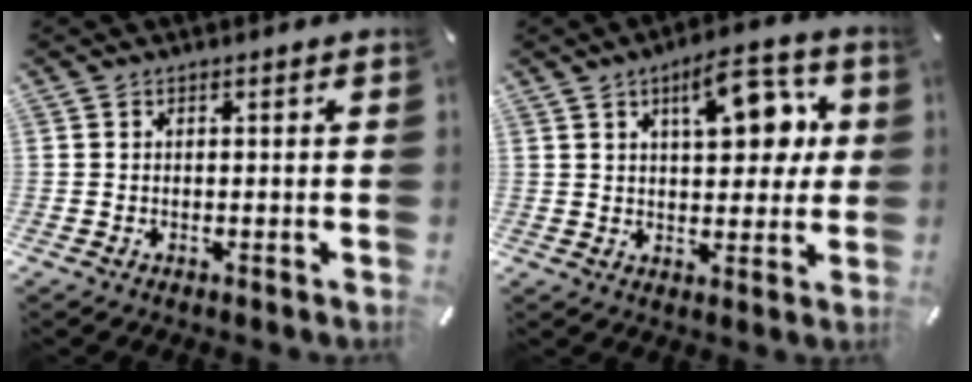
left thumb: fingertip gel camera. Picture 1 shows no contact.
{"total": 13.5, "force": [5.1, 6.6, 10.6], "torque": [-0.135, -0.011, 0.080]}